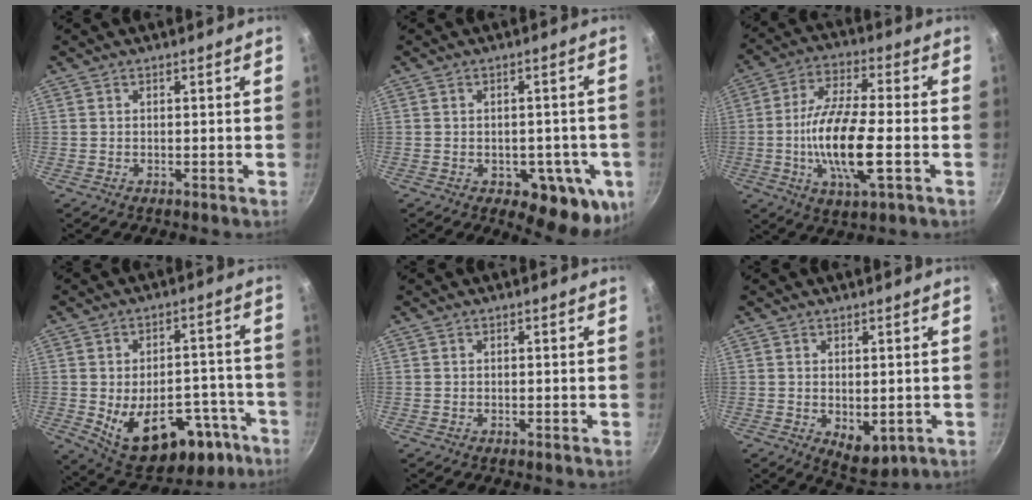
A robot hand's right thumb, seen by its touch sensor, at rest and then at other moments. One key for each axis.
{"total": 13.0, "fx": -3.9, "fy": 6.8, "fz": 10.4, "tx": -0.083, "ty": -0.006, "tz": -0.044}
{"total": 15.3, "fx": -3.2, "fy": 4.8, "fz": 14.2, "tx": -0.271, "ty": 0.016, "tz": -0.068}
{"total": 21.5, "fx": -9.4, "fy": 12.7, "fz": 14.6, "tx": -0.162, "ty": 0.036, "tz": -0.108}
{"total": 0.0}
{"total": 5.7, "fx": -0.5, "fy": 3.4, "fz": 4.5, "tx": -0.051, "ty": -0.014, "tz": 0.004}